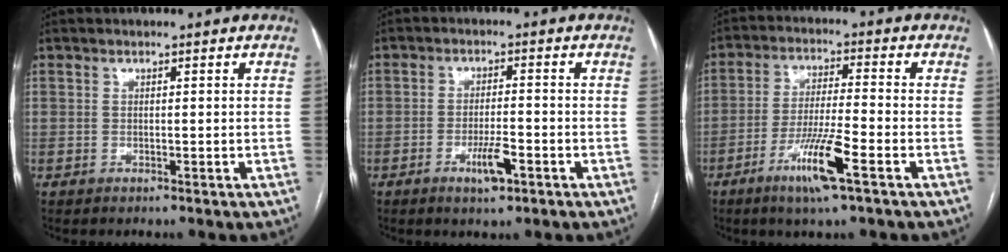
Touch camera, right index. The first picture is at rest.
{"total": 4.4, "force": [-2.0, 1.0, 3.7], "torque": [-0.070, -0.001, -0.033]}
{"total": 9.3, "force": [-4.6, 0.0, 8.1], "torque": [-0.156, -0.014, -0.086]}